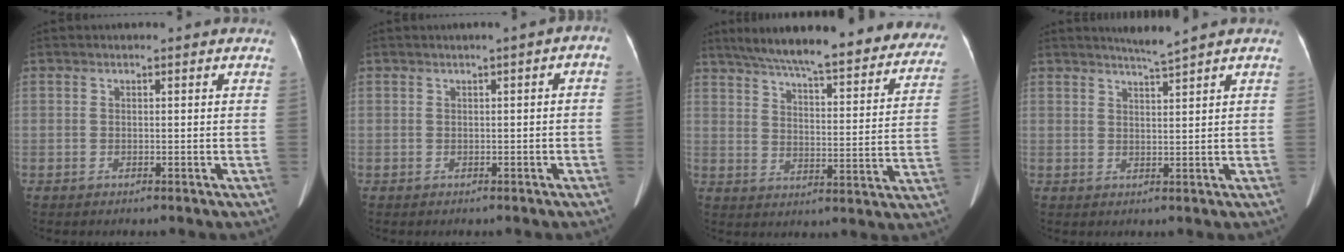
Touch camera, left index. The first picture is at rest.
{"total": 1.6, "force": [-0.1, 0.5, 1.5], "torque": [-0.016, 0.013, -0.003]}
{"total": 30.7, "force": [26.7, 5.2, 14.2], "torque": [-0.216, -0.039, 0.329]}
{"total": 2.7, "force": [2.3, -1.2, 0.8], "torque": [-0.015, -0.010, 0.046]}